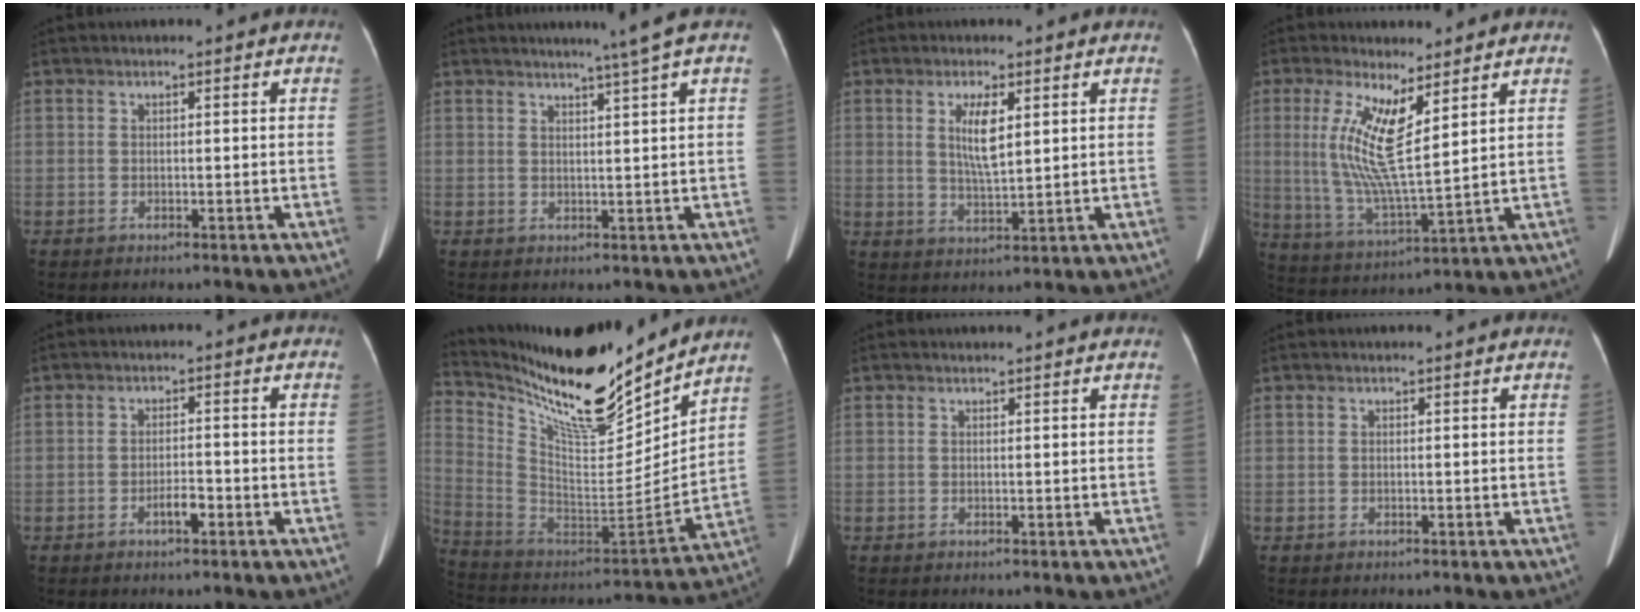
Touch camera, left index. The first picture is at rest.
{"total": 3.4, "force": [2.4, -1.4, 2.1], "torque": [-0.030, -0.008, 0.040]}
{"total": 5.3, "force": [1.8, 1.2, 4.8], "torque": [-0.093, -0.001, 0.037]}
{"total": 10.8, "force": [4.1, 1.7, 9.9], "torque": [-0.211, -0.012, 0.083]}
{"total": 2.6, "force": [-1.4, 0.8, 2.0], "torque": [-0.032, 0.003, -0.026]}
{"total": 22.1, "force": [19.1, 2.8, 10.8], "torque": [-0.209, -0.034, 0.326]}
{"total": 0.7, "force": [0.6, 0.1, 0.1], "torque": [-0.007, 0.012, 0.011]}
{"total": 0.0}